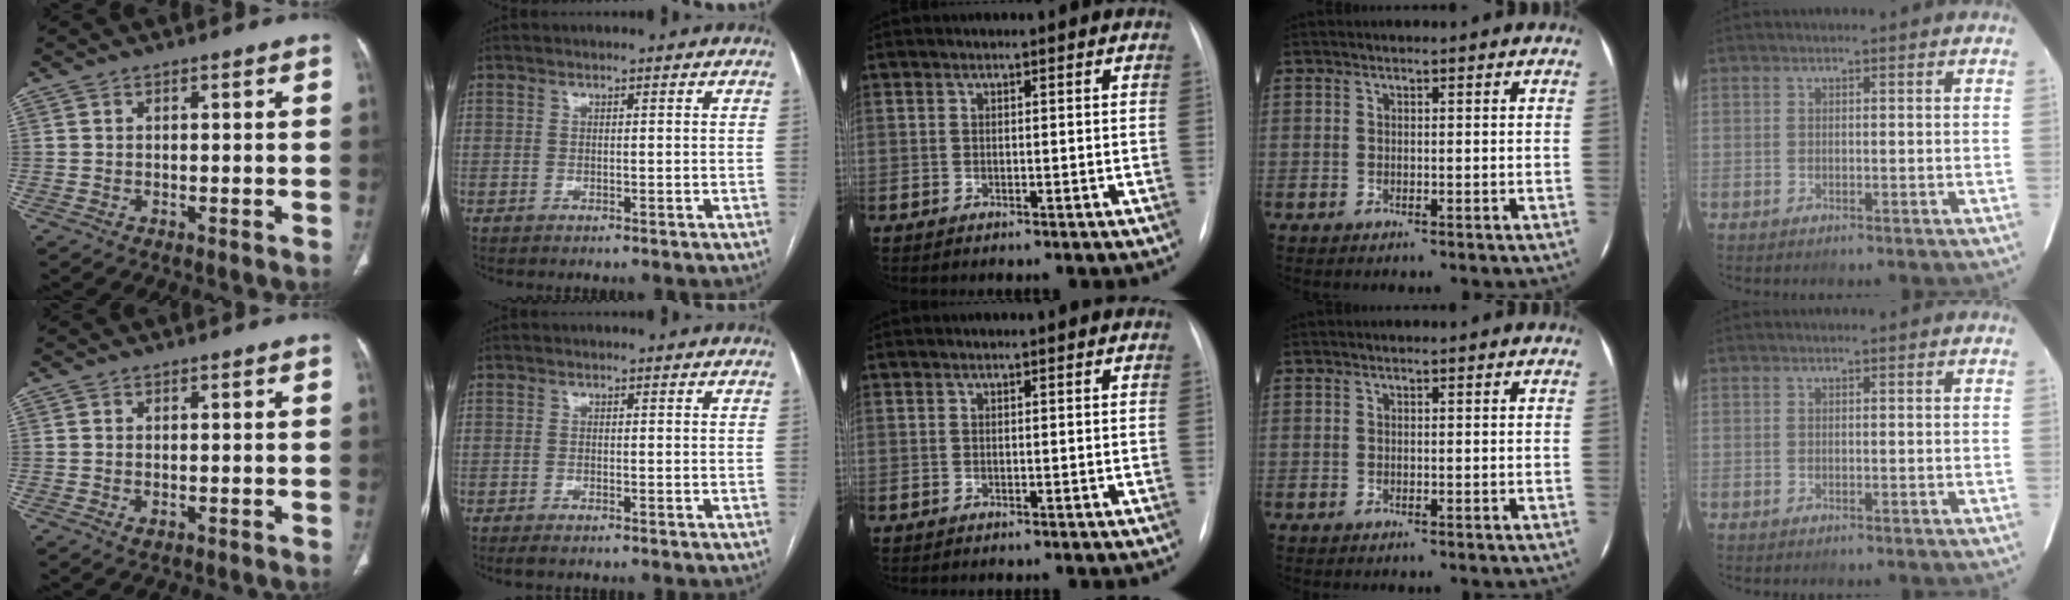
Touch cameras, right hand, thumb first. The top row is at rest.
{"thumb": {"total": 1.0, "force": [-0.3, 0.5, 0.8], "torque": [-0.016, -0.004, -0.002]}, "index": {"total": 1.5, "force": [-1.3, 0.3, 0.8], "torque": [-0.016, -0.003, -0.017]}}